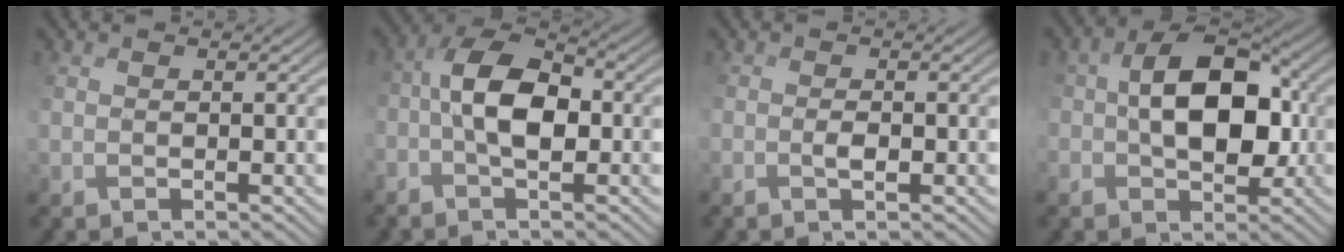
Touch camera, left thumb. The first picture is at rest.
{"total": 7.6, "force": [-0.6, 3.2, 6.9], "torque": [-0.128, 0.024, -0.018]}
{"total": 1.4, "force": [-0.2, 0.2, 1.4], "torque": [-0.026, 0.008, -0.001]}
{"total": 10.2, "force": [0.7, 6.2, 8.1], "torque": [-0.132, 0.016, 0.015]}